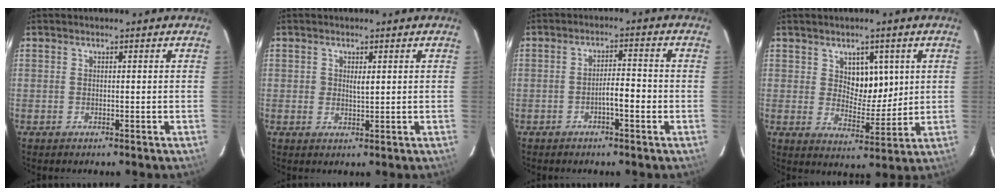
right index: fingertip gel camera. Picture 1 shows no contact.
{"total": 1.7, "force": [0.5, 0.9, 1.3], "torque": [-0.021, -0.002, 0.009]}
{"total": 4.0, "force": [-1.5, 0.8, 3.6], "torque": [-0.055, 0.010, -0.026]}
{"total": 6.6, "force": [2.4, 3.8, 4.8], "torque": [-0.068, 0.003, 0.045]}